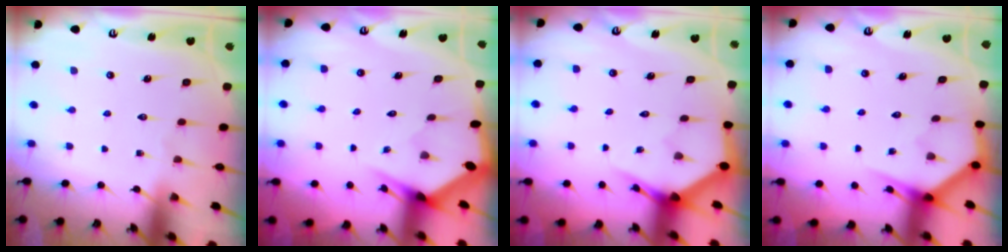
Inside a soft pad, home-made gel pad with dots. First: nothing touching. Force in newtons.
{"total": 2.8, "press": 2.8, "slide": 0.3}
{"total": 3.8, "press": 3.8, "slide": 0.2}
{"total": 3.8, "press": 3.8, "slide": 0.1}